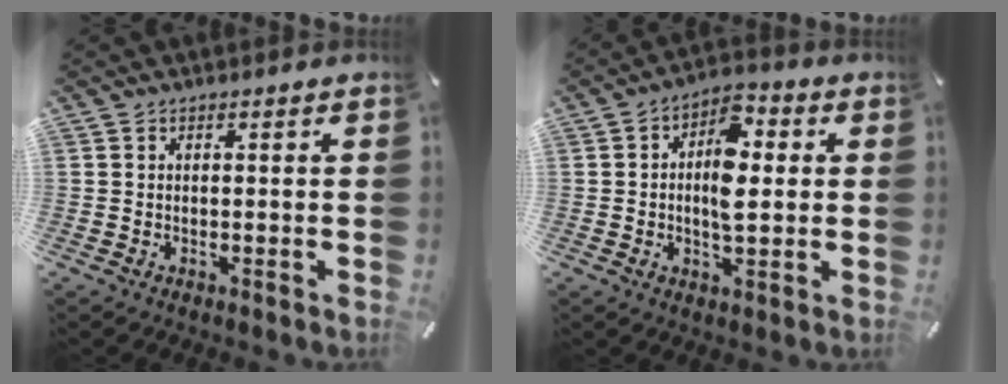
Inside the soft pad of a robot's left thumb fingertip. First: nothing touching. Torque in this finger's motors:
{"motor_torque": [0.37, 0.30, 0.64, 0.30, 0.13]}